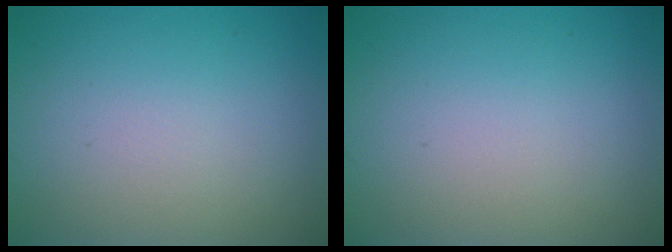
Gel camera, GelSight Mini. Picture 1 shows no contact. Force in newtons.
{"total": 0.0}